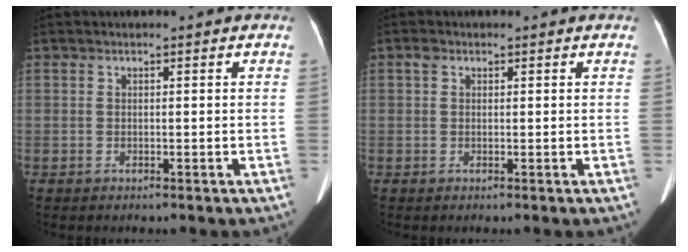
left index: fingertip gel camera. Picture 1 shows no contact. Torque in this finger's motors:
{"motor_torque": [0.30, -0.03, 0.10, 0.02]}